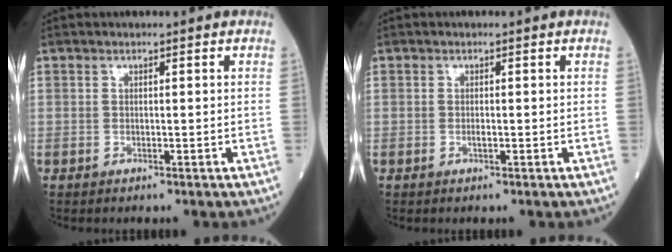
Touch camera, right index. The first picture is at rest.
{"total": 0.6, "force": [-0.1, 0.1, 0.5], "torque": [-0.012, 0.000, -0.002]}